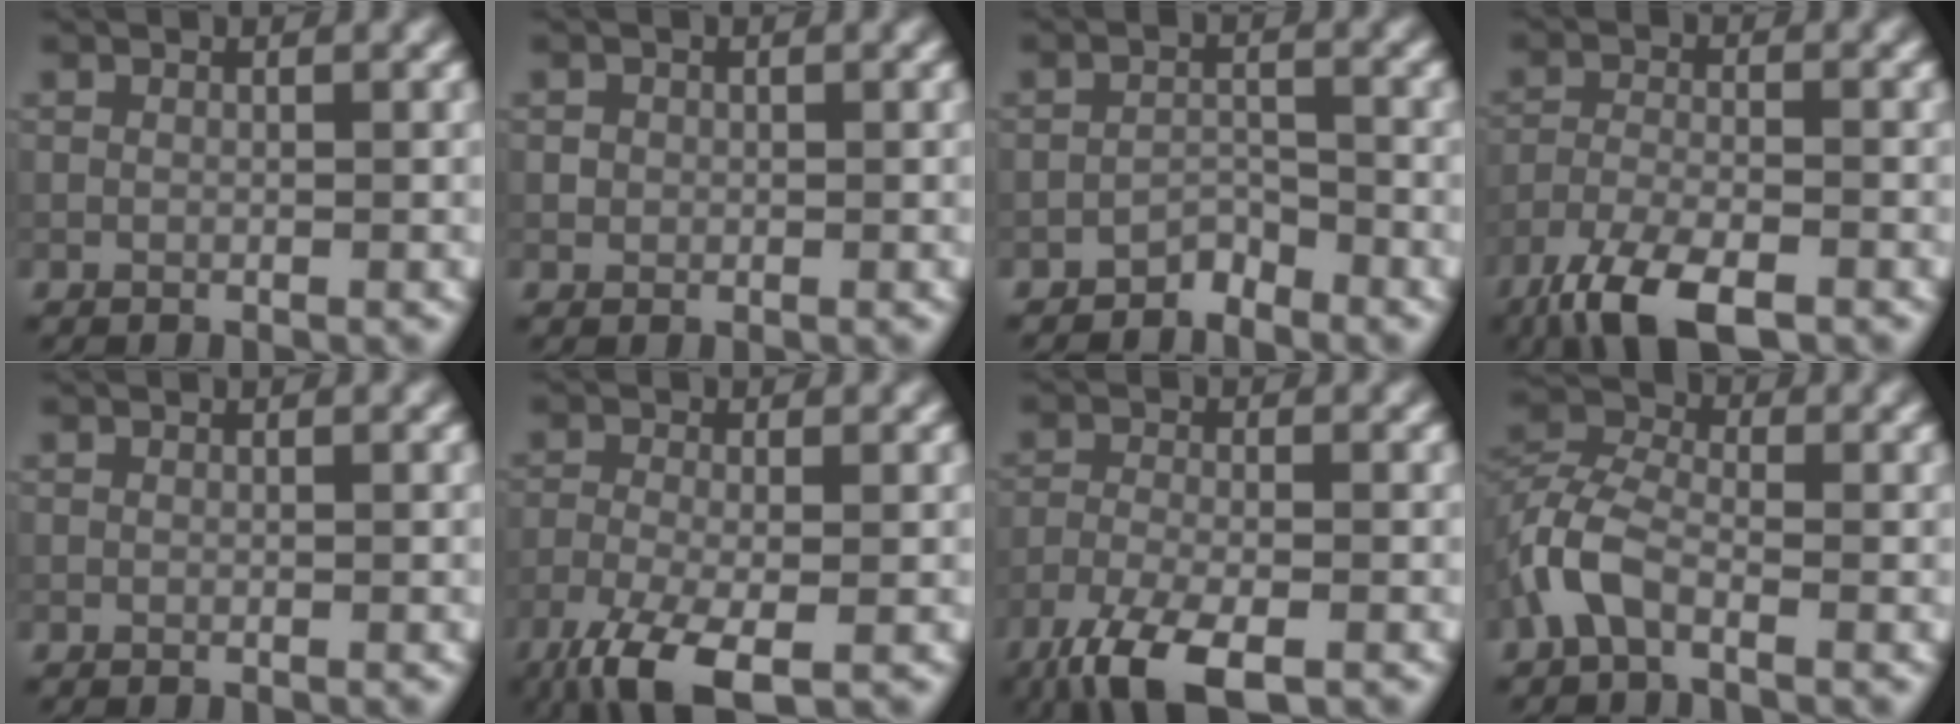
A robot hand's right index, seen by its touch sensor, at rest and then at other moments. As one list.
[{"total": 0.7, "force": [0.0, 0.7, 0.1], "torque": [0.004, -0.003, 0.000]}, {"total": 1.8, "force": [-1.7, 0.5, 0.3], "torque": [-0.003, 0.009, -0.034]}, {"total": 7.0, "force": [-5.2, 2.0, 4.3], "torque": [-0.086, -0.013, -0.103]}, {"total": 0.0}, {"total": 6.5, "force": [-4.0, 2.0, 4.7], "torque": [-0.103, -0.016, -0.082]}, {"total": 6.4, "force": [-4.5, 1.7, 4.2], "torque": [-0.091, -0.016, -0.091]}, {"total": 4.4, "force": [-2.1, 2.4, 3.1], "torque": [-0.071, 0.010, -0.057]}]